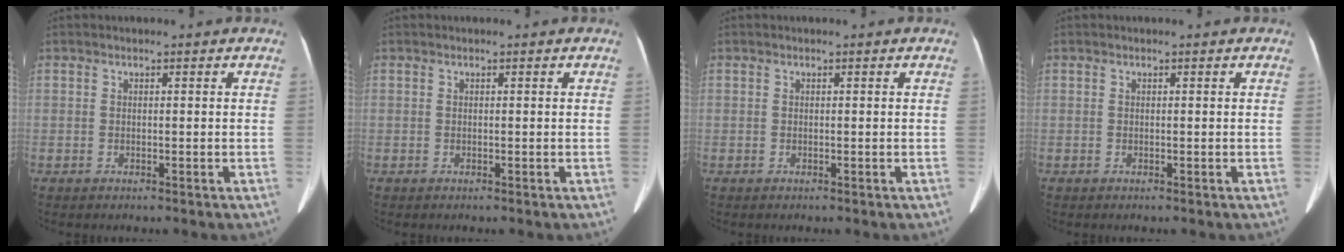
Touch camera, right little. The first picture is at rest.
{"total": 0.0}
{"total": 0.0}
{"total": 0.0}